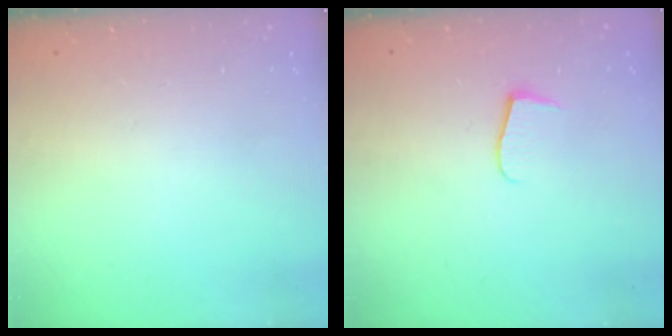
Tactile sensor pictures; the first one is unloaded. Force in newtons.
{"total": 7.0, "press": 6.9, "slide": 0.5}